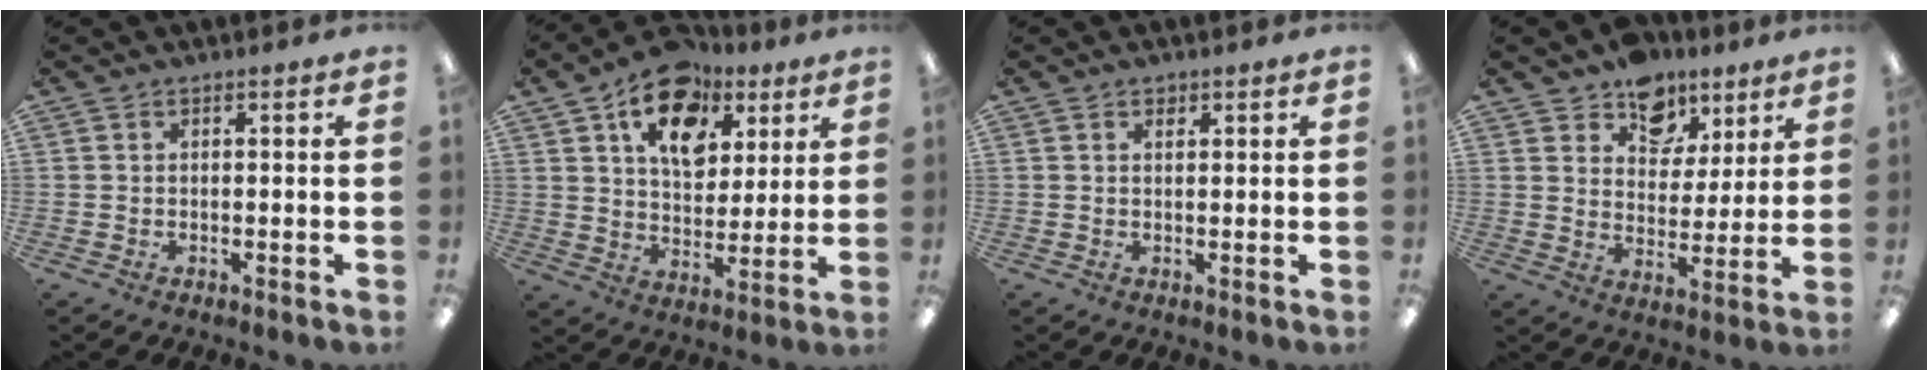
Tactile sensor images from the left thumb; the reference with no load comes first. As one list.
[{"total": 15.2, "force": [9.0, 9.5, 7.7], "torque": [-0.118, -0.039, 0.162]}, {"total": 1.2, "force": [0.8, 0.7, 0.5], "torque": [-0.002, -0.002, 0.014]}, {"total": 10.4, "force": [7.6, 6.8, 1.9], "torque": [-0.034, -0.055, 0.143]}]